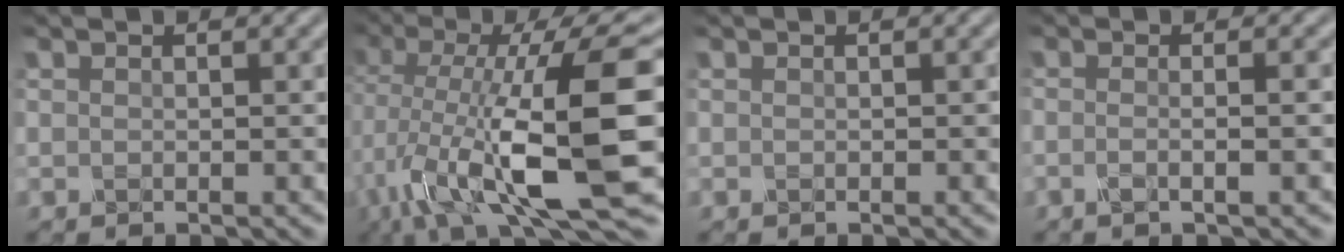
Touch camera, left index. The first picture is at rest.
{"total": 14.5, "force": [-3.0, 4.1, 13.6], "torque": [-0.246, -0.009, -0.053]}
{"total": 0.0}
{"total": 1.8, "force": [-0.8, 0.3, 1.6], "torque": [-0.020, -0.003, -0.028]}